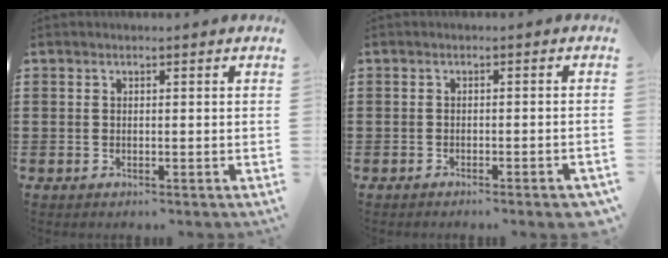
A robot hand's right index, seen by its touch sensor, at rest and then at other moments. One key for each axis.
{"total": 1.7, "fx": -1.3, "fy": -0.1, "fz": 1.0, "tx": -0.016, "ty": 0.000, "tz": -0.025}